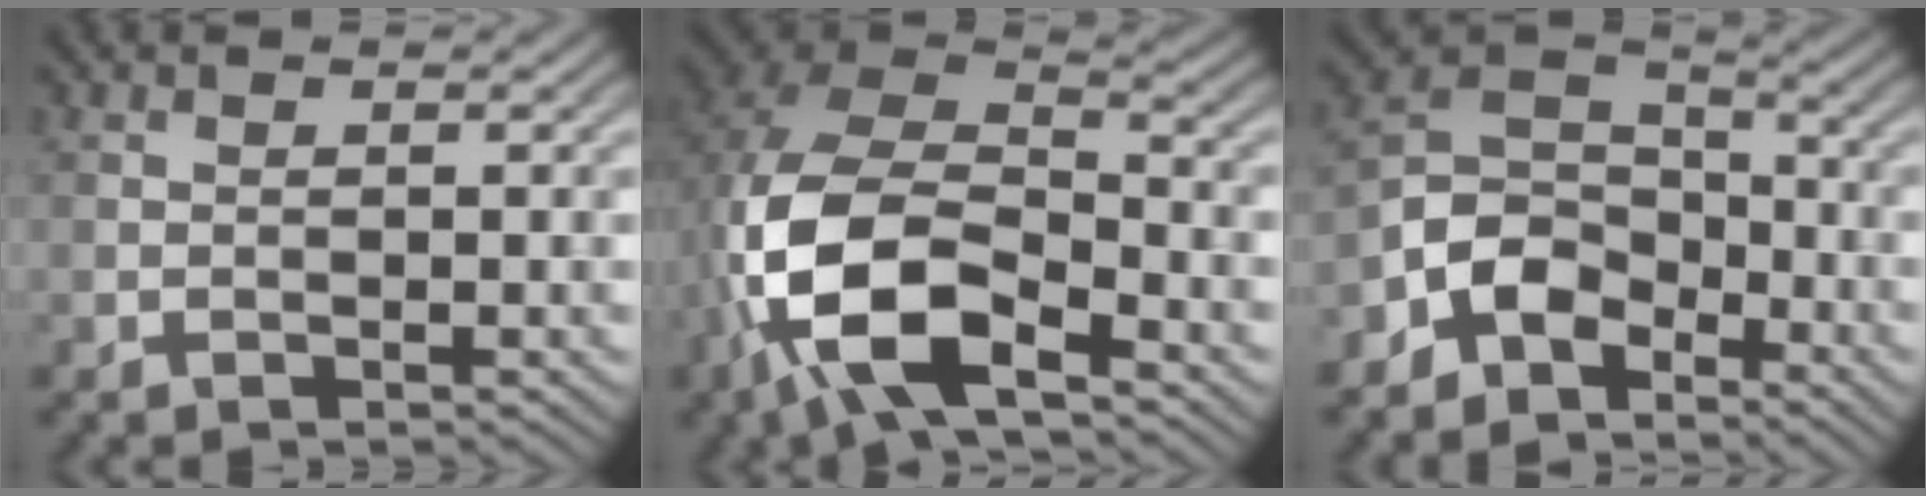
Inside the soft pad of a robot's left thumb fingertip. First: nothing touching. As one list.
[{"total": 13.9, "force": [-5.7, 7.2, 10.5], "torque": [-0.232, -0.015, -0.112]}, {"total": 7.5, "force": [-4.6, 4.7, 3.5], "torque": [-0.062, 0.007, -0.113]}]